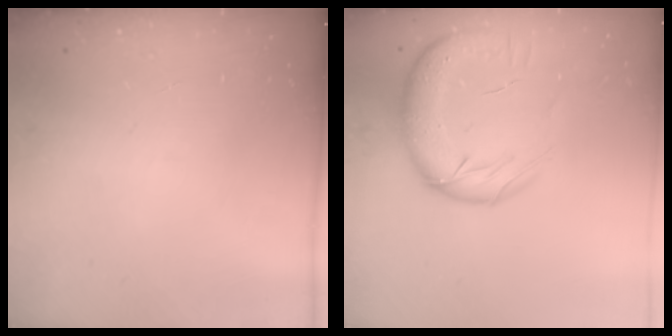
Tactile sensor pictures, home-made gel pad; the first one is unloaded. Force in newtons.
{"total": 17.6, "press": 17.3, "slide": 3.5}